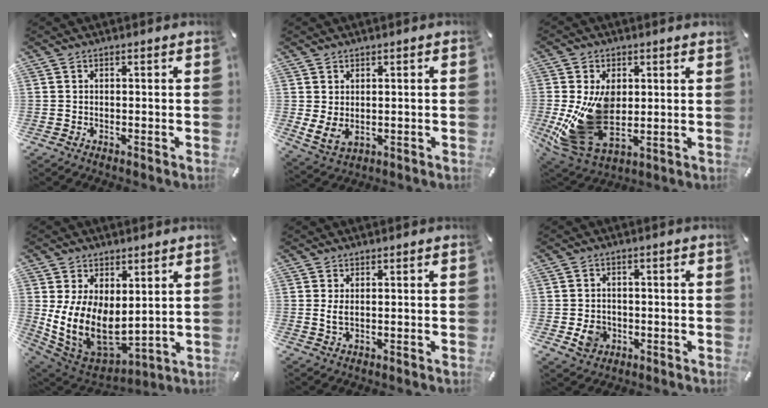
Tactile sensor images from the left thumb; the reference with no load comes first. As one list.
[{"total": 3.9, "force": [0.8, 3.0, 2.4], "torque": [-0.050, -0.007, 0.015]}, {"total": 15.8, "force": [1.2, 10.7, 11.5], "torque": [-0.238, -0.023, 0.027]}, {"total": 12.5, "force": [1.3, 9.1, 8.5], "torque": [-0.177, -0.041, 0.033]}, {"total": 2.2, "force": [0.5, 0.9, 2.0], "torque": [-0.040, 0.003, 0.008]}, {"total": 5.2, "force": [-1.2, 4.7, 1.8], "torque": [-0.020, -0.002, -0.023]}]